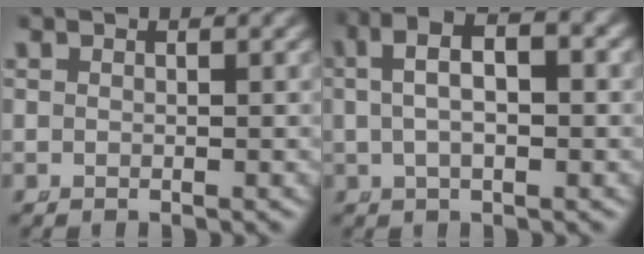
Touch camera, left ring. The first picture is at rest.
{"total": 5.5, "force": [1.6, 2.7, 4.5], "torque": [-0.060, 0.024, 0.012]}